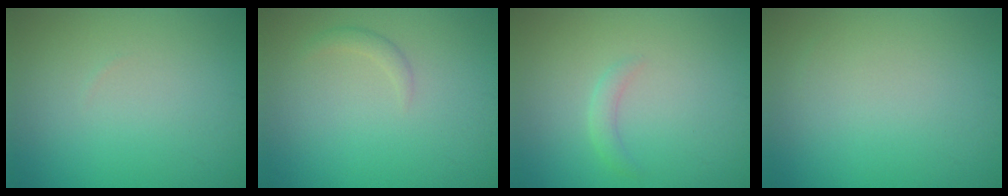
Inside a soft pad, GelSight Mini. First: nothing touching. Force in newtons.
{"total": 1.0, "press": 1.0, "slide": 0.1}
{"total": 1.1, "press": 1.1, "slide": 0.1}
{"total": 0.0}